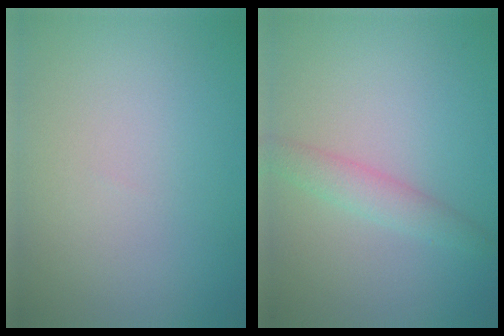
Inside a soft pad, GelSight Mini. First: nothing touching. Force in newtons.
{"total": 2.2, "press": 2.2, "slide": 0.2}